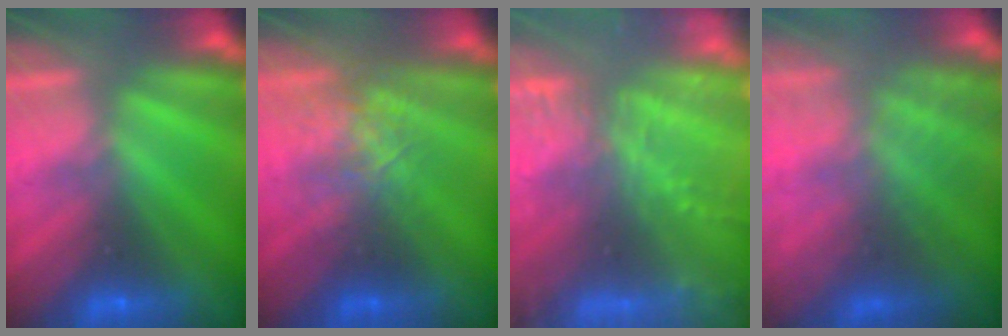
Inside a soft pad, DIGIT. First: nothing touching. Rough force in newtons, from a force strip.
{"total": 2.6}
{"total": 7.8}
{"total": 7.3}